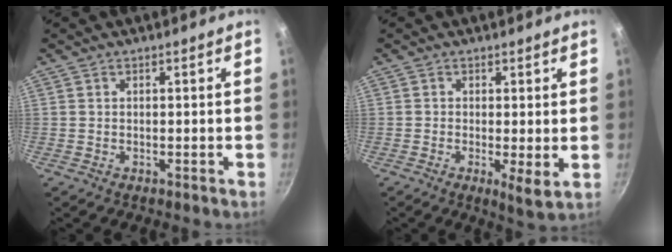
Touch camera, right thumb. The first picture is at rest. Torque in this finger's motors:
{"motor_torque": [-0.19, 0.02, -0.30, 0.03, -0.05]}